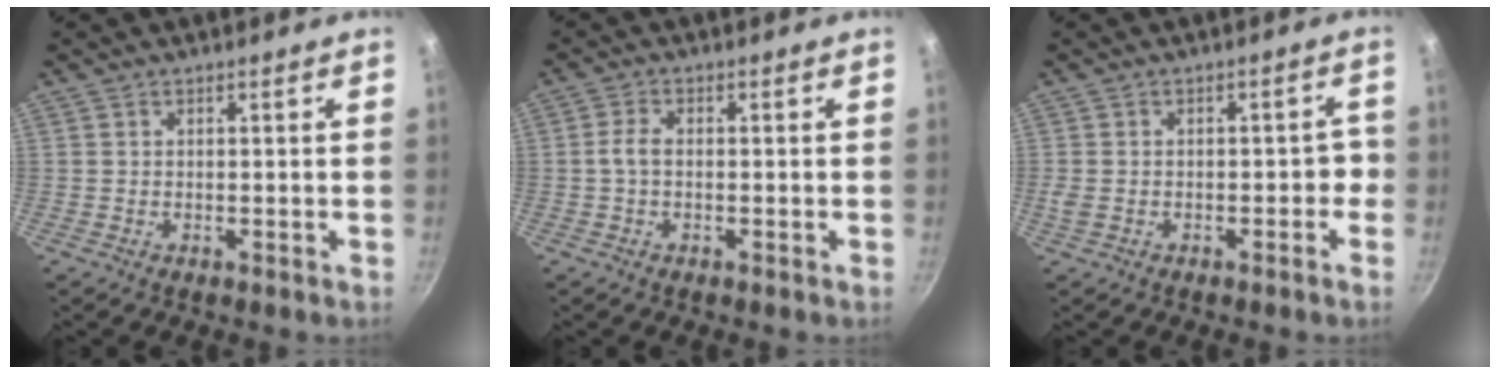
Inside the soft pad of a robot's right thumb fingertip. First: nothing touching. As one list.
[{"total": 2.8, "force": [-0.3, 1.2, 2.5], "torque": [-0.064, 0.009, -0.010]}, {"total": 4.7, "force": [-1.5, 2.8, 3.4], "torque": [-0.020, 0.031, -0.019]}]